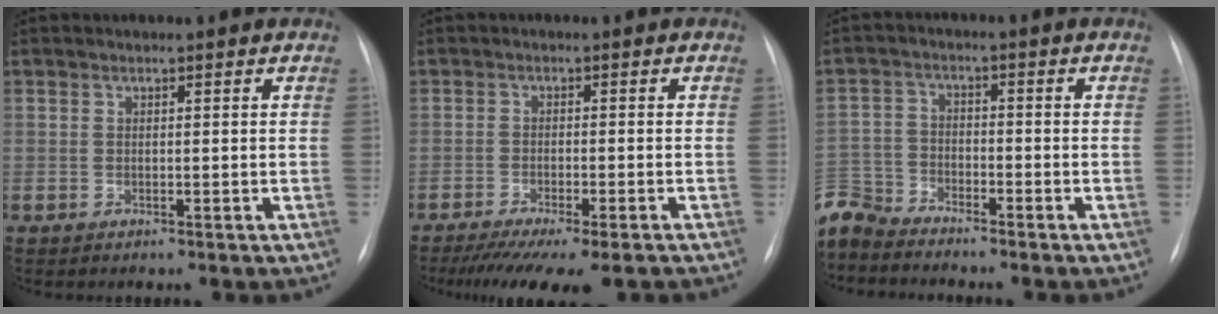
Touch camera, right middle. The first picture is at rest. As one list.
[{"total": 11.7, "force": [-9.5, 1.5, 6.8], "torque": [-0.099, -0.022, -0.136]}, {"total": 7.0, "force": [-6.9, 1.2, 0.1], "torque": [-0.008, 0.000, -0.143]}]